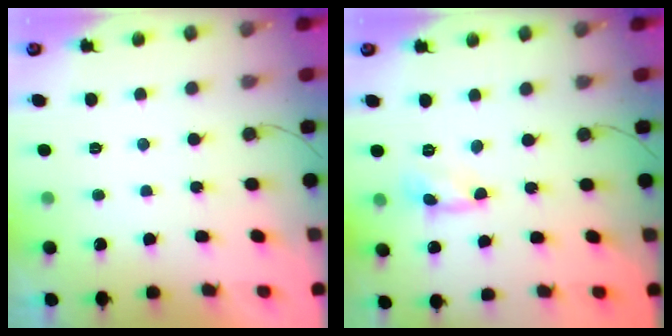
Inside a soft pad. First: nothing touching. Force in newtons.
{"total": 1.0, "press": 1.0, "slide": 0.1}